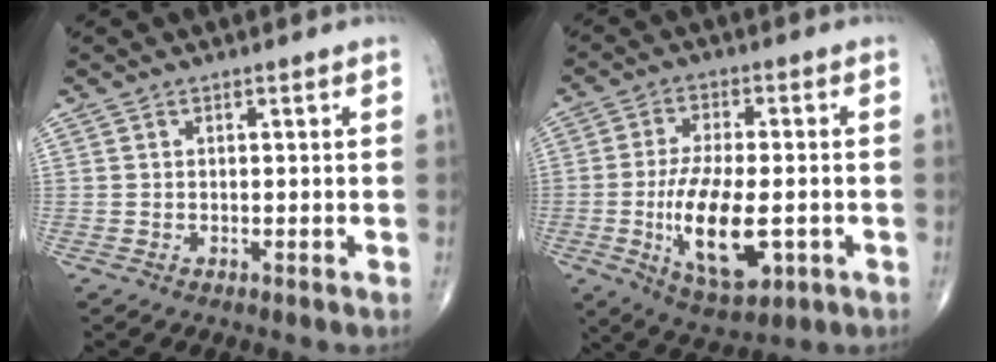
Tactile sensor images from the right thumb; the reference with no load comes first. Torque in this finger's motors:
{"motor_torque": [2.94, 2.07, 1.46, -0.79, 0.45]}